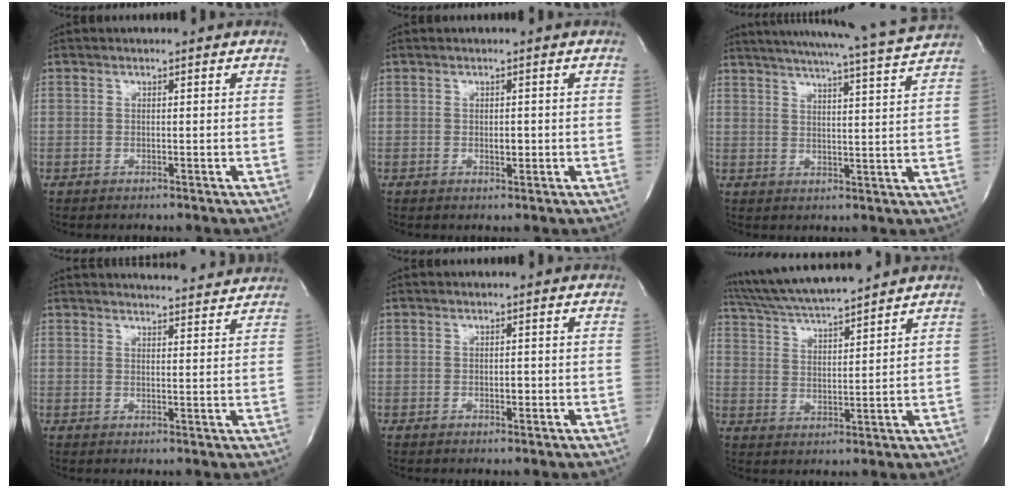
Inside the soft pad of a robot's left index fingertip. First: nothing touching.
{"total": 1.0, "force": [-0.3, 0.6, 0.8], "torque": [-0.016, -0.003, -0.004]}
{"total": 18.4, "force": [17.0, -1.8, 6.9], "torque": [-0.122, -0.036, 0.224]}
{"total": 12.5, "force": [12.0, 1.5, 3.1], "torque": [-0.037, 0.010, 0.144]}
{"total": 0.7, "force": [-0.3, 0.4, 0.5], "torque": [-0.011, -0.002, -0.006]}
{"total": 12.2, "force": [11.2, 0.0, 5.0], "torque": [-0.101, 0.017, 0.195]}